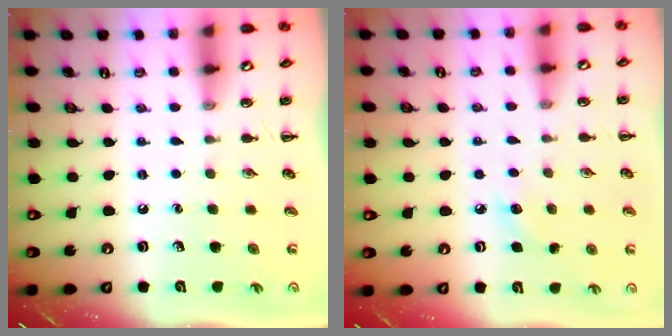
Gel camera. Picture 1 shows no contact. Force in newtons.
{"total": 5.3, "press": 5.1, "slide": 1.5}